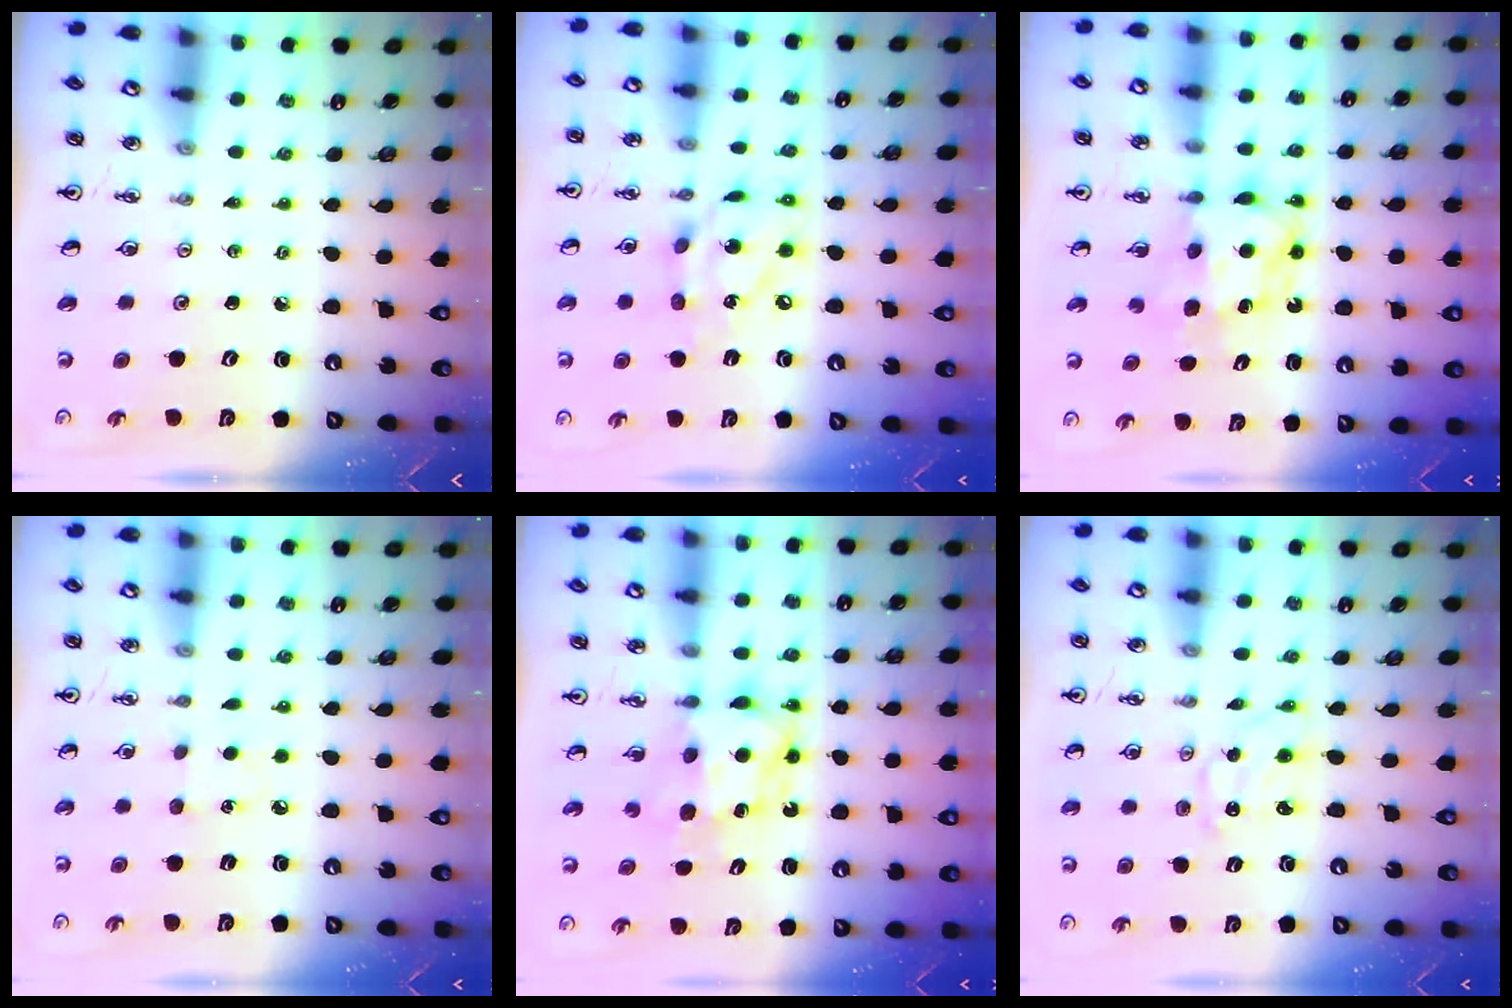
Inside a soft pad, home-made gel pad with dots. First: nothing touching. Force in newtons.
{"total": 12.7, "press": 12.7, "slide": 0.9}
{"total": 6.2, "press": 6.2, "slide": 0.4}
{"total": 5.4, "press": 5.4, "slide": 0.5}
{"total": 6.9, "press": 6.9, "slide": 0.5}
{"total": 1.2, "press": 1.2, "slide": 0.3}